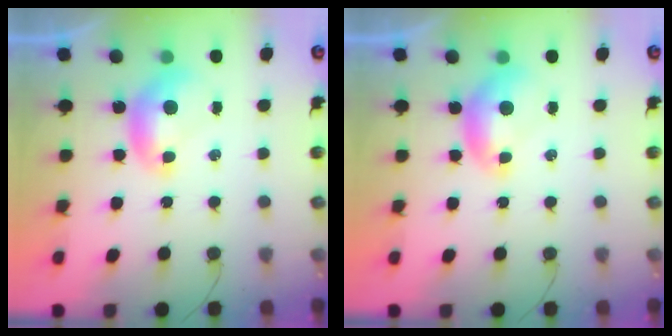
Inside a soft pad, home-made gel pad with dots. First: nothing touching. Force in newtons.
{"total": 0.0}